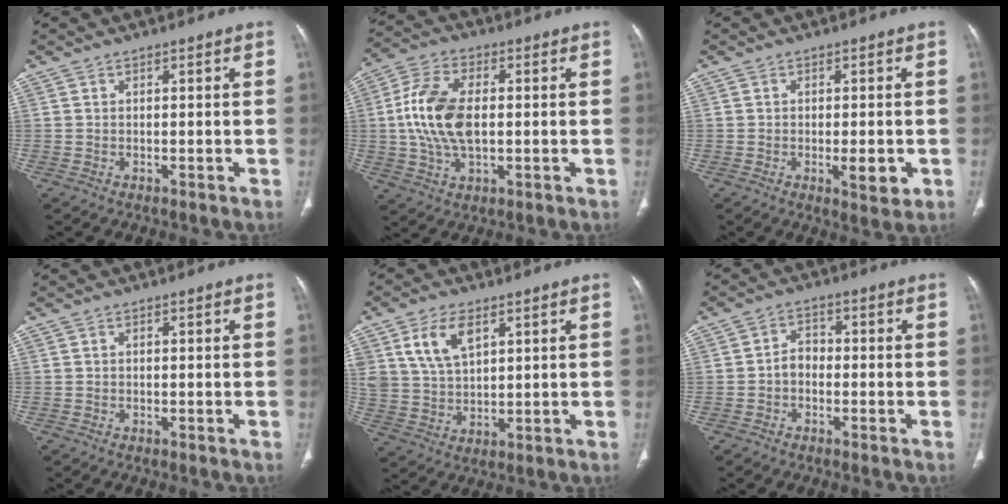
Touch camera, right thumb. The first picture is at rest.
{"total": 13.0, "force": [0.3, 7.3, 10.8], "torque": [-0.221, 0.011, 0.005]}
{"total": 4.7, "force": [-1.2, 1.6, 4.2], "torque": [-0.052, -0.006, -0.012]}
{"total": 0.0}
{"total": 9.0, "force": [4.3, 5.2, 6.0], "torque": [-0.103, -0.015, 0.091]}
{"total": 3.2, "force": [-0.9, 2.4, 1.9], "torque": [-0.016, 0.018, -0.025]}